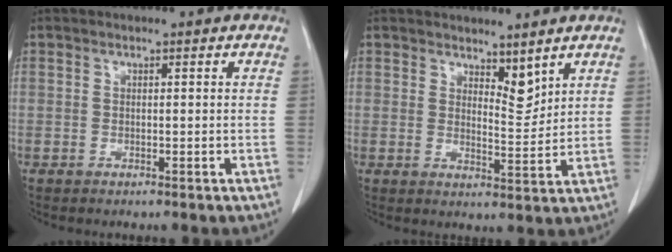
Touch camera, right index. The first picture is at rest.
{"total": 4.0, "force": [3.3, 1.3, 2.0], "torque": [-0.029, -0.012, 0.059]}